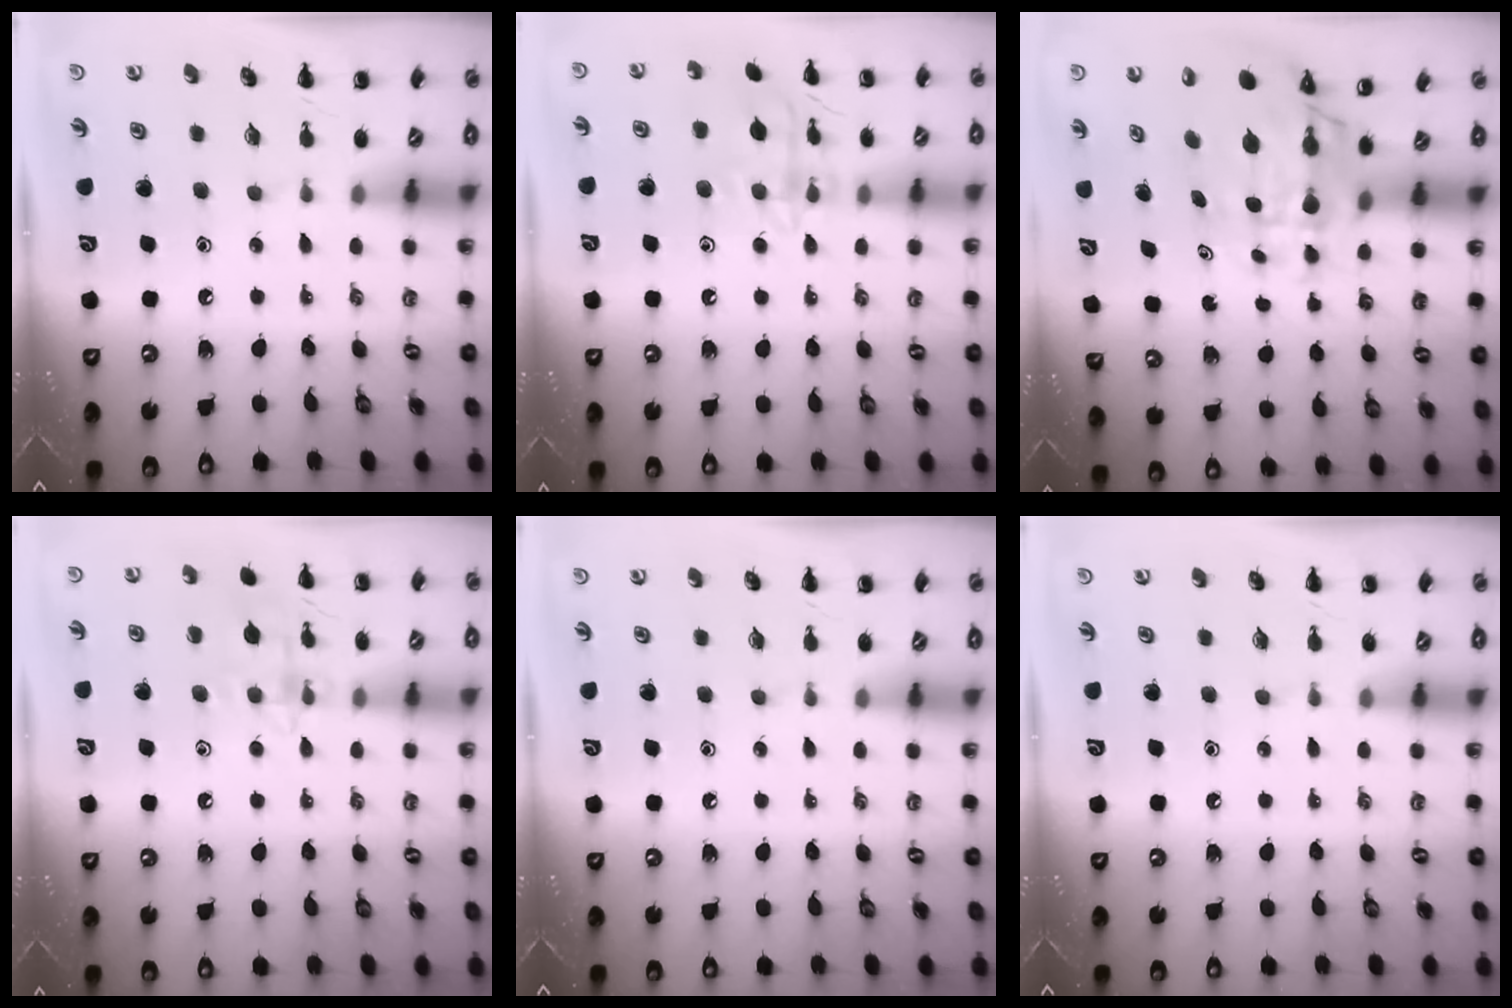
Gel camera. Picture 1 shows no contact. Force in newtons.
{"total": 12.5, "press": 12.5, "slide": 0.6}
{"total": 7.1, "press": 6.7, "slide": 2.5}
{"total": 12.2, "press": 12.1, "slide": 1.0}
{"total": 0.0}
{"total": 0.0}